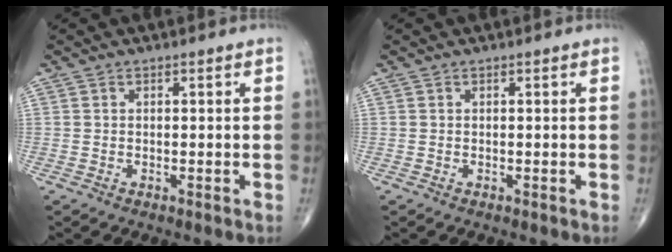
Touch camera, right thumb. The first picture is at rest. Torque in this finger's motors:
{"motor_torque": [-0.02, 0.01, 0.00, 0.00, 0.01]}